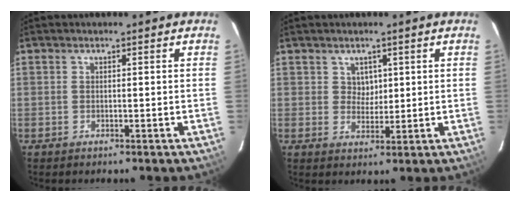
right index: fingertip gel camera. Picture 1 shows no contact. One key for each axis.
{"total": 2.9, "fx": 1.2, "fy": 2.5, "fz": 0.7, "tx": -0.005, "ty": 0.005, "tz": 0.023}